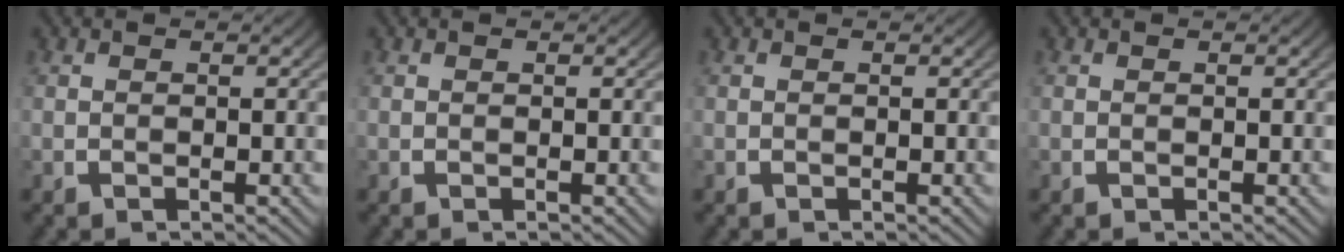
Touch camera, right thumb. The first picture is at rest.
{"total": 0.0}
{"total": 0.0}
{"total": 0.0}